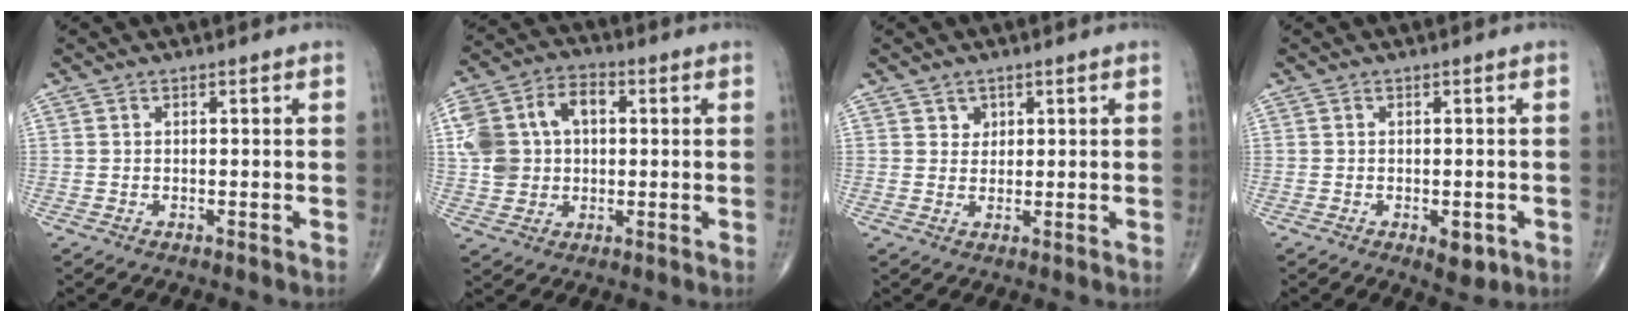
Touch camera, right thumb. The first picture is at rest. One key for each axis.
{"total": 12.8, "fx": 1.9, "fy": 9.7, "fz": 8.2, "tx": -0.144, "ty": 0.027, "tz": 0.033}
{"total": 2.0, "fx": 1.1, "fy": 1.6, "fz": 0.3, "tx": 0.010, "ty": -0.006, "tz": 0.014}
{"total": 3.5, "fx": -1.3, "fy": 1.8, "fz": 2.7, "tx": -0.027, "ty": -0.001, "tz": -0.011}